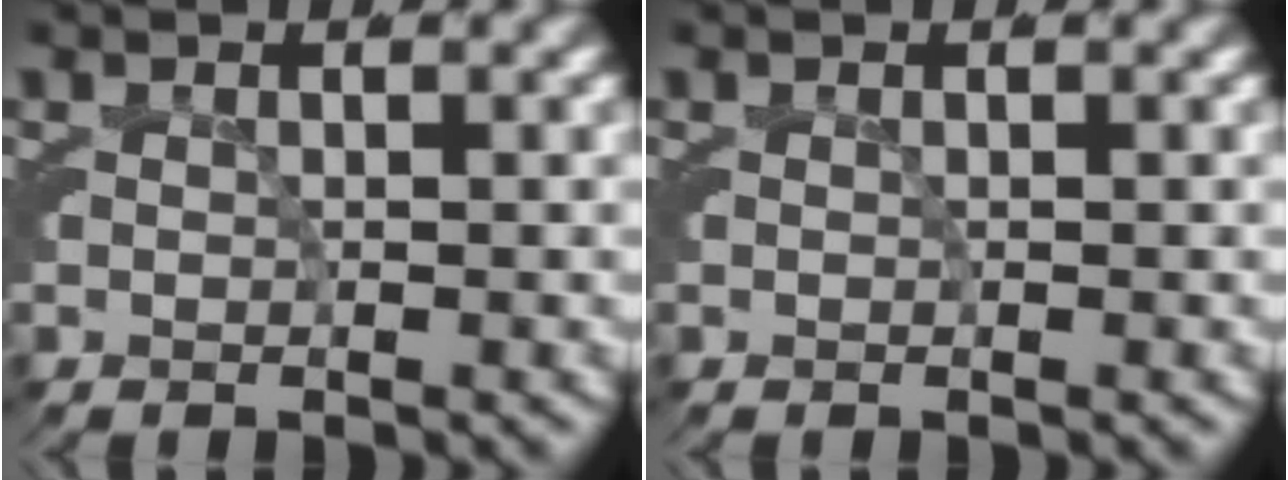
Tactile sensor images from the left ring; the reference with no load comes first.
{"total": 0.0}